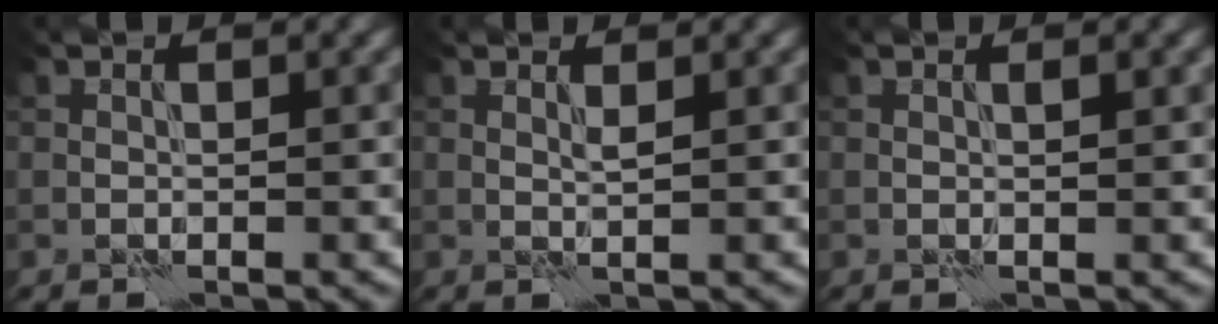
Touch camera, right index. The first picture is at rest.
{"total": 0.7, "force": [0.4, -0.1, 0.5], "torque": [-0.011, -0.001, 0.006]}
{"total": 0.8, "force": [0.3, 0.1, 0.7], "torque": [-0.009, 0.002, 0.004]}